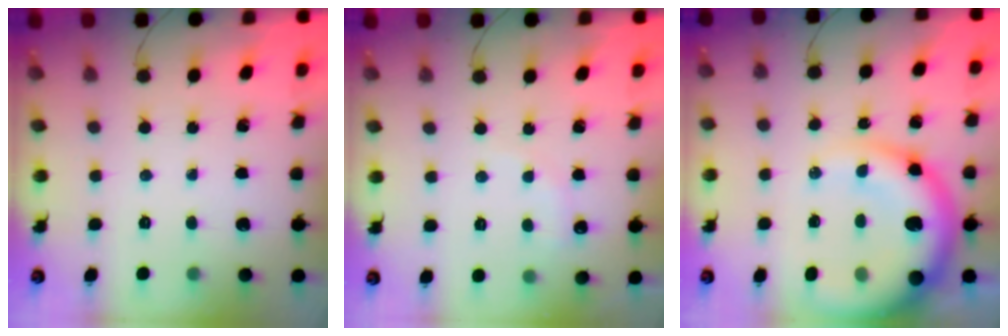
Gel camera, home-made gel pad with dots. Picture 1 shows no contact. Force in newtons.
{"total": 5.5, "press": 5.4, "slide": 1.1}
{"total": 20.1, "press": 19.5, "slide": 4.7}